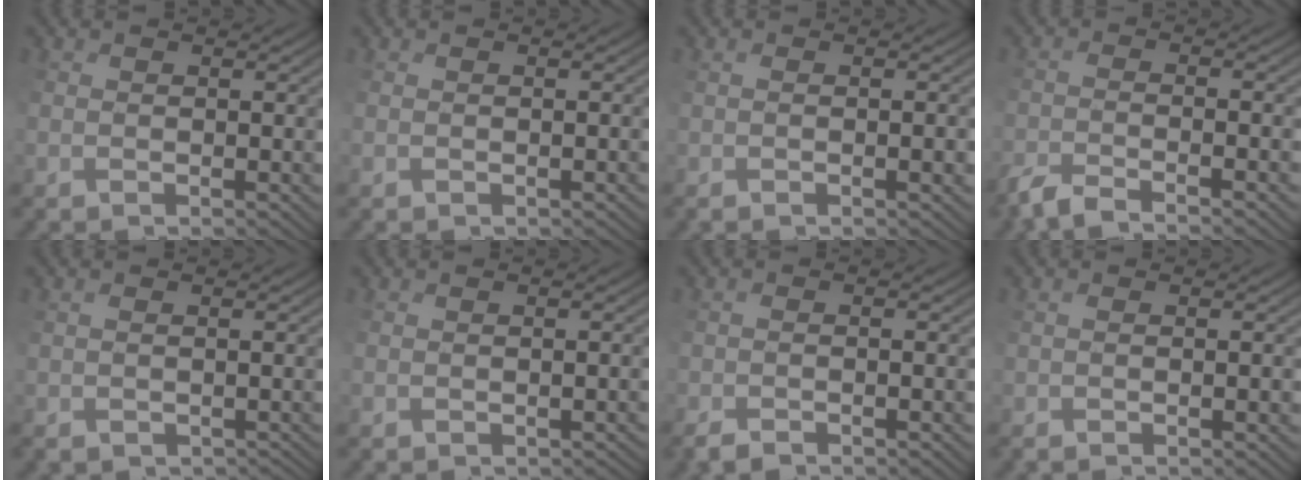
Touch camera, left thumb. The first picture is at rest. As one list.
[{"total": 0.9, "force": [-0.6, 0.4, 0.5], "torque": [0.000, 0.000, -0.003]}, {"total": 1.7, "force": [-0.9, 0.4, 1.4], "torque": [-0.014, -0.001, -0.006]}, {"total": 4.0, "force": [-3.4, 0.0, 2.1], "torque": [-0.039, 0.003, -0.066]}, {"total": 2.3, "force": [-1.8, 1.2, 0.7], "torque": [0.003, 0.002, -0.016]}, {"total": 1.8, "force": [-1.2, 0.9, 1.0], "torque": [-0.001, -0.001, -0.009]}, {"total": 2.4, "force": [-2.2, 0.1, 1.1], "torque": [-0.016, -0.002, -0.039]}, {"total": 1.6, "force": [-1.0, 0.1, 1.2], "torque": [-0.012, 0.001, -0.005]}]